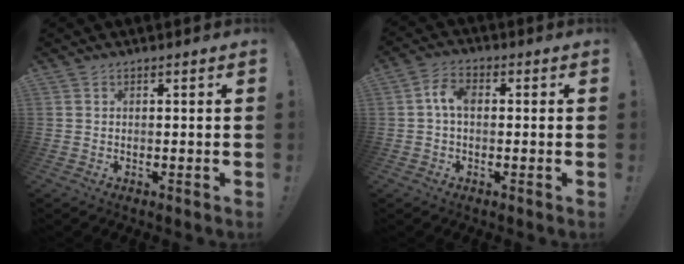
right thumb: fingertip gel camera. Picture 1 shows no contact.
{"total": 5.5, "force": [0.2, 3.2, 4.4], "torque": [-0.080, 0.010, 0.002]}